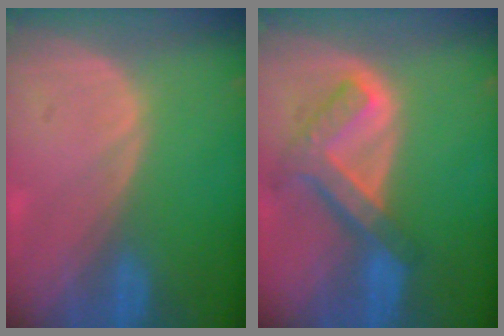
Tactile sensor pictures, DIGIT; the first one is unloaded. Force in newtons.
{"total": 7.6, "press": 6.5, "slide": 4.0}